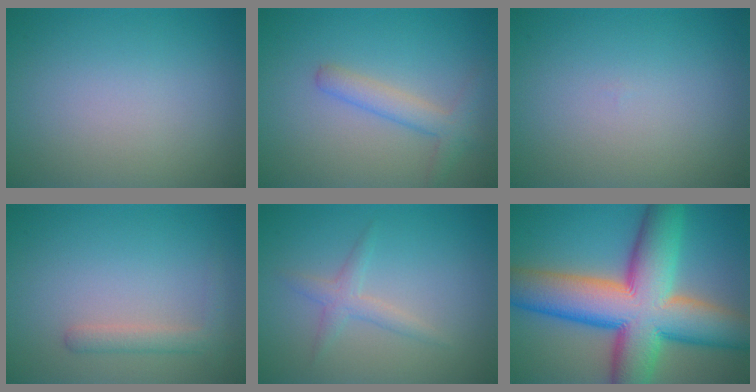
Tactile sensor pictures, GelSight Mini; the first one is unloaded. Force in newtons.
{"total": 2.7, "press": 2.7, "slide": 0.1}
{"total": 0.0}
{"total": 1.9, "press": 1.9, "slide": 0.1}
{"total": 1.8, "press": 1.8, "slide": 0.1}
{"total": 15.9, "press": 15.8, "slide": 0.5}